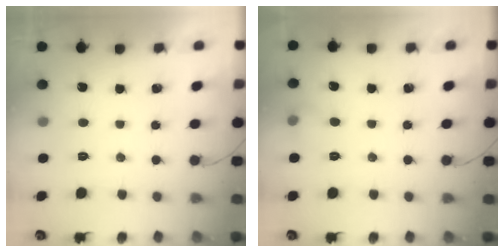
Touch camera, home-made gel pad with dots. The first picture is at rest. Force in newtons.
{"total": 5.8, "press": 5.6, "slide": 1.4}